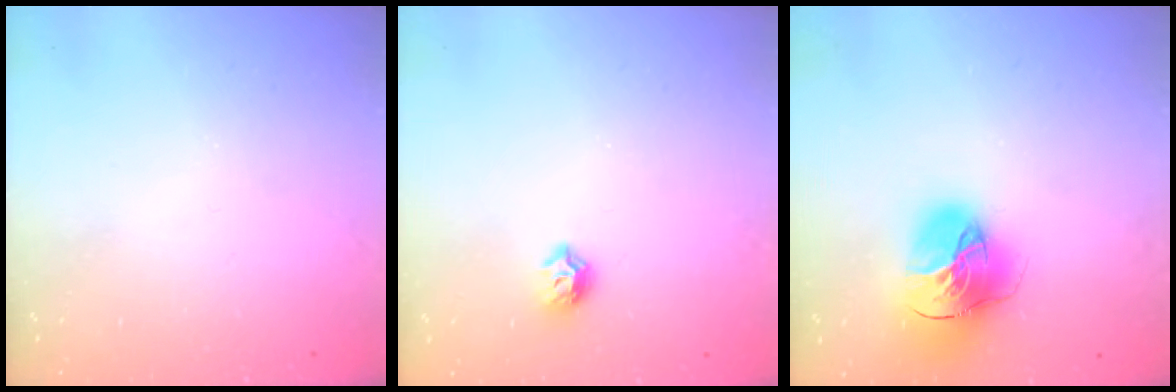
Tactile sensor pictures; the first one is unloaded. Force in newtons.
{"total": 6.3, "press": 6.2, "slide": 0.9}
{"total": 20.1, "press": 20.0, "slide": 2.1}